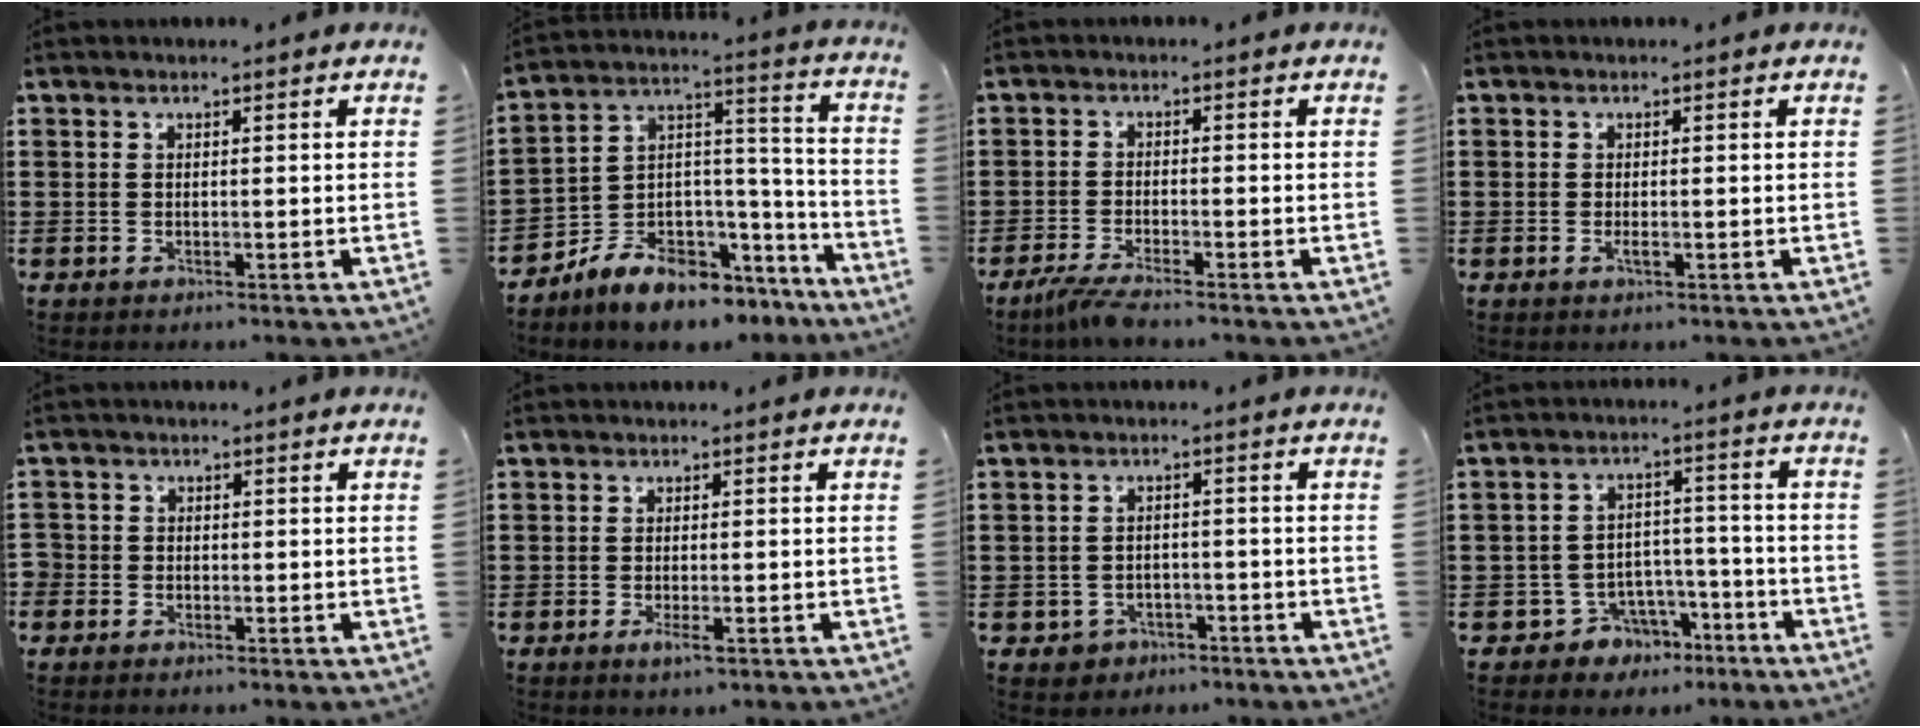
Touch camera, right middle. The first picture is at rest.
{"total": 7.9, "force": [-6.8, 3.5, 1.7], "torque": [-0.049, 0.010, -0.133]}
{"total": 3.0, "force": [-2.5, -0.1, 1.7], "torque": [-0.045, -0.012, -0.049]}
{"total": 0.9, "force": [-0.3, 0.2, 0.8], "torque": [-0.016, -0.004, -0.004]}
{"total": 1.4, "force": [-0.5, 1.3, 0.1], "torque": [-0.006, 0.003, -0.013]}
{"total": 1.7, "force": [-0.6, 0.4, 1.6], "torque": [-0.027, -0.003, -0.009]}
{"total": 2.3, "force": [-1.9, 1.3, 0.0], "torque": [-0.010, 0.002, -0.043]}
{"total": 4.9, "force": [-3.6, 3.2, 0.7], "torque": [-0.031, 0.016, -0.071]}